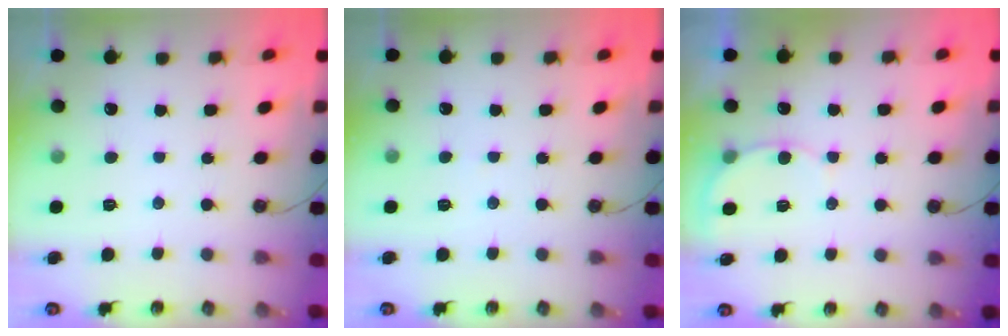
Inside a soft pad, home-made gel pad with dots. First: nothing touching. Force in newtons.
{"total": 4.0, "press": 4.0, "slide": 0.5}
{"total": 5.3, "press": 5.3, "slide": 0.4}